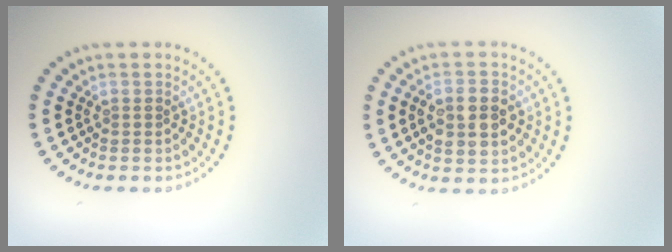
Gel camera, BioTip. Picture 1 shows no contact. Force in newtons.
{"total": 4.2, "press": 4.2, "slide": 0.4}